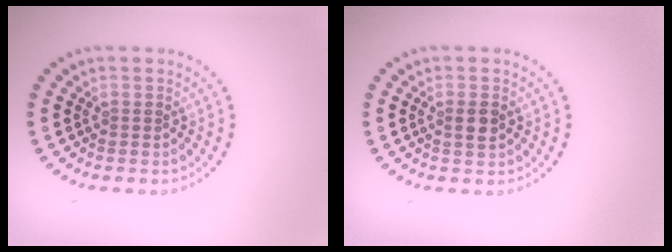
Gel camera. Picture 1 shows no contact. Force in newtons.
{"total": 1.5, "press": 1.4, "slide": 0.5}